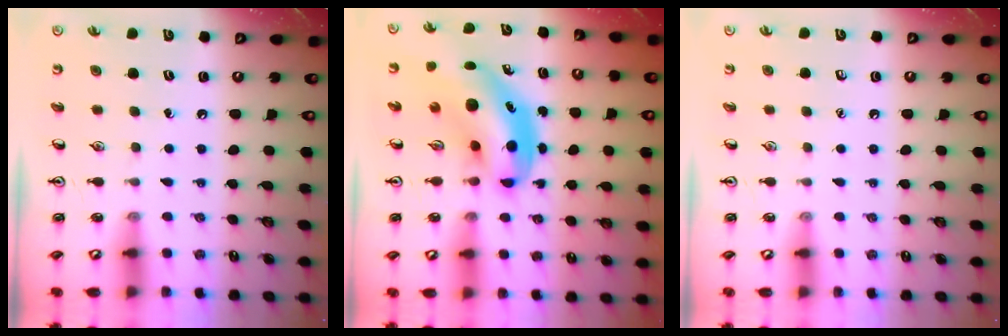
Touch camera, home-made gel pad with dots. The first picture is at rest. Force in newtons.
{"total": 7.7, "press": 7.6, "slide": 1.4}
{"total": 0.0}